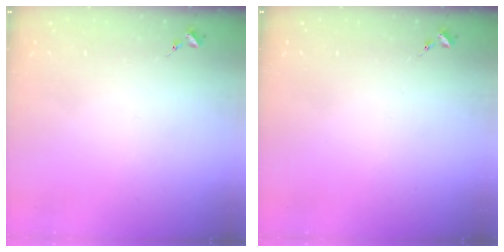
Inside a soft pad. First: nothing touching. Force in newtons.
{"total": 0.0}